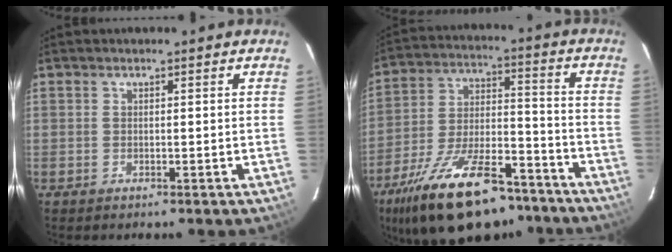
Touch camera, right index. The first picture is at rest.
{"total": 24.7, "force": [-17.6, 9.8, 14.4], "torque": [-0.268, -0.012, -0.271]}